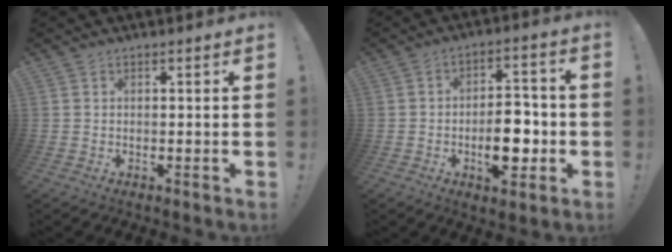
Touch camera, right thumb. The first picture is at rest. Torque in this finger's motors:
{"motor_torque": [1.55, 1.18, -0.13, 0.12, 0.02]}